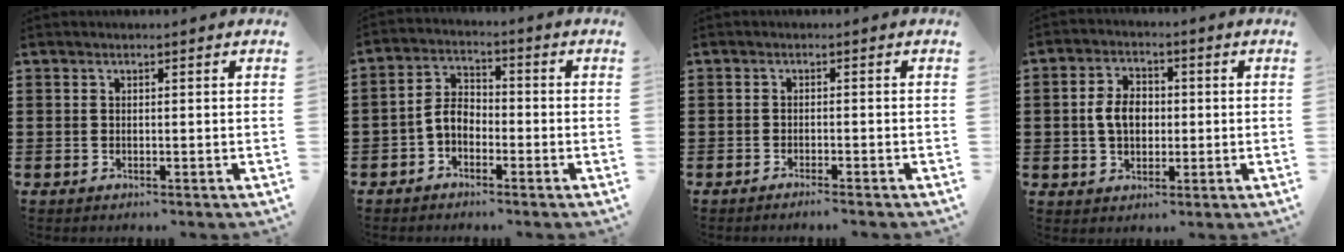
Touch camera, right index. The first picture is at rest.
{"total": 4.3, "force": [-1.9, 2.7, 2.8], "torque": [-0.075, 0.006, -0.046]}
{"total": 1.3, "force": [-1.2, -0.4, 0.4], "torque": [-0.007, -0.003, -0.021]}
{"total": 5.8, "force": [0.0, 4.0, 4.2], "torque": [-0.085, 0.010, -0.007]}